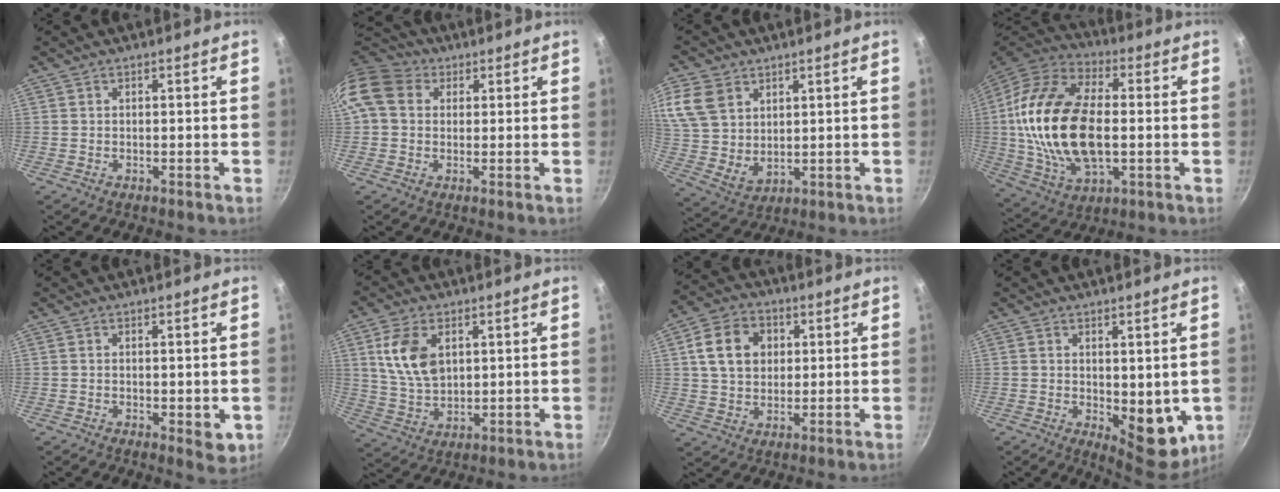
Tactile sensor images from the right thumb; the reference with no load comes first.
{"total": 12.2, "force": [3.3, 9.9, 6.3], "torque": [-0.121, 0.021, 0.045]}
{"total": 13.0, "force": [5.7, 9.3, 7.0], "torque": [-0.134, -0.021, 0.125]}
{"total": 24.9, "force": [-0.1, 14.1, 20.5], "torque": [-0.394, 0.017, -0.005]}
{"total": 3.8, "force": [-0.6, 1.7, 3.3], "torque": [-0.042, -0.014, -0.006]}
{"total": 10.5, "force": [3.3, 6.7, 7.5], "torque": [-0.130, -0.019, 0.068]}
{"total": 11.1, "force": [2.8, 8.7, 6.4], "torque": [-0.096, 0.008, 0.040]}
{"total": 9.9, "force": [-0.4, 5.2, 8.5], "torque": [-0.079, -0.016, 0.009]}